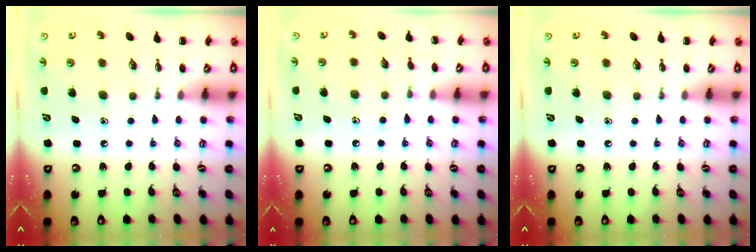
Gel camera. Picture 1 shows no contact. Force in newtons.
{"total": 4.4, "press": 4.1, "slide": 1.4}
{"total": 0.0}